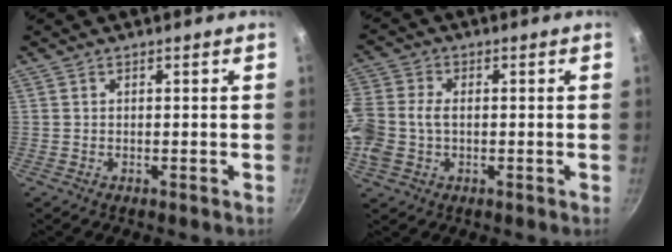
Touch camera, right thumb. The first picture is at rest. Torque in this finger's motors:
{"motor_torque": [0.30, 0.31, 0.89, 0.21, 0.32]}